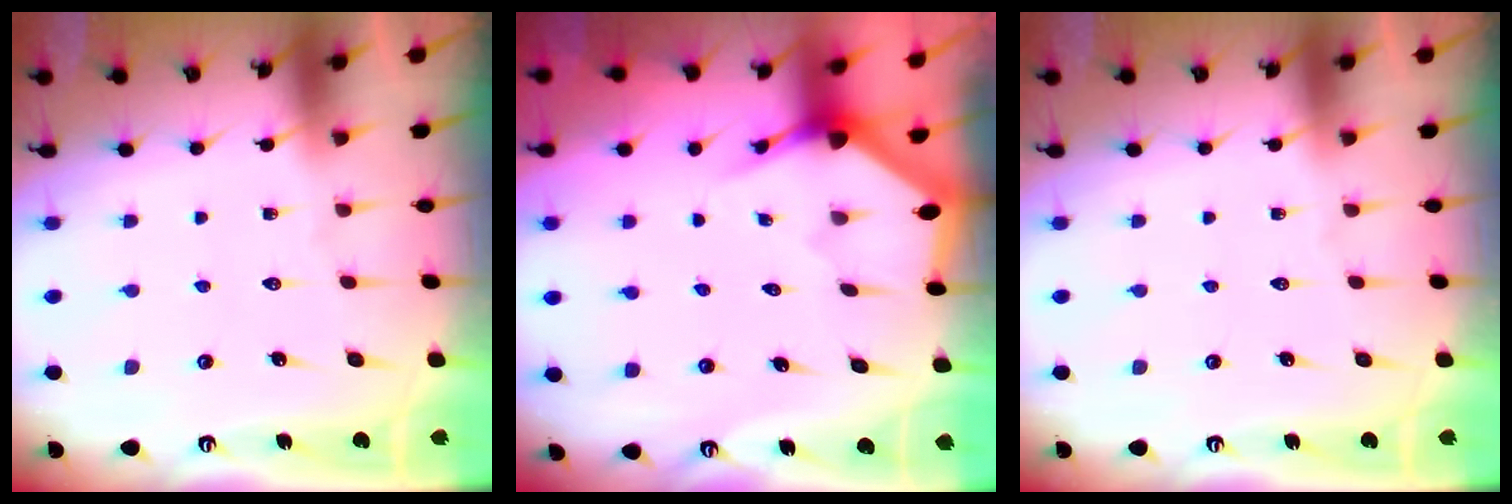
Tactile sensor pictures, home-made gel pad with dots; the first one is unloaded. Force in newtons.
{"total": 2.8, "press": 2.8, "slide": 0.2}
{"total": 0.0}